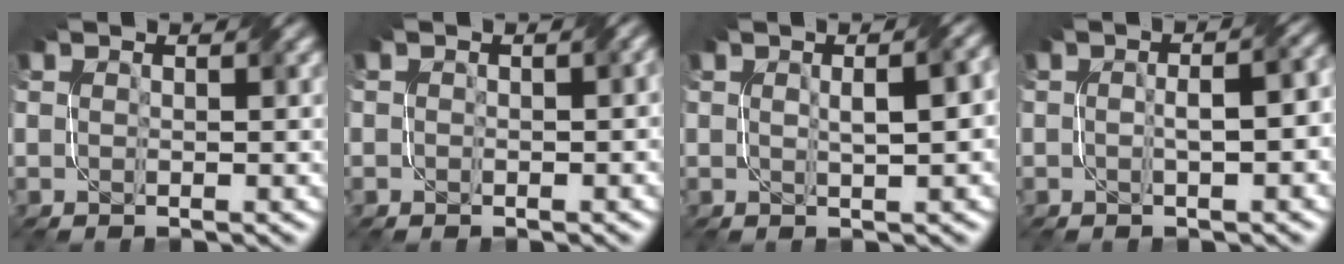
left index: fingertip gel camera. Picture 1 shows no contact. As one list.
[{"total": 1.4, "force": [0.2, 0.9, 1.0], "torque": [-0.016, -0.001, -0.001]}, {"total": 4.1, "force": [0.5, 1.2, 3.9], "torque": [-0.041, 0.017, 0.010]}, {"total": 4.0, "force": [-0.6, 1.3, 3.7], "torque": [-0.045, 0.012, -0.006]}]